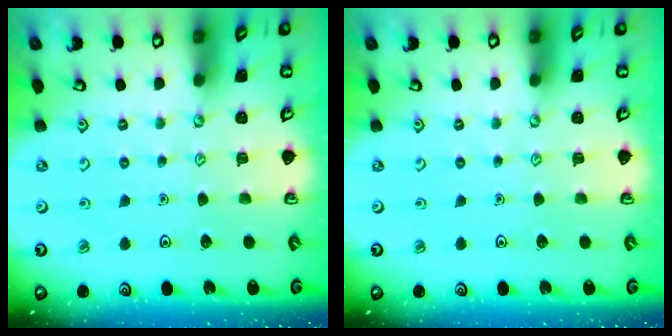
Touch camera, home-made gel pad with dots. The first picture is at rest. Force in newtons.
{"total": 0.0}